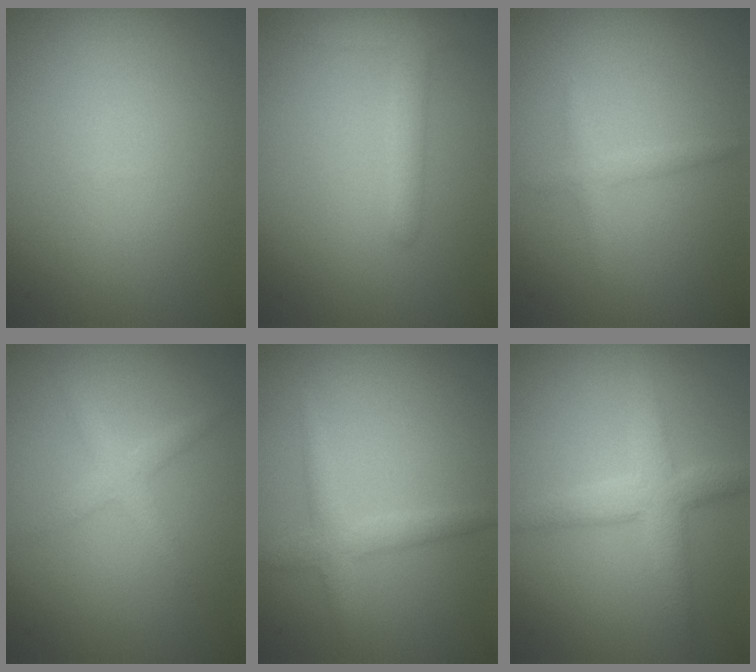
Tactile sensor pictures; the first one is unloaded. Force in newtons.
{"total": 2.4, "press": 2.4, "slide": 0.3}
{"total": 1.3, "press": 1.3, "slide": 0.1}
{"total": 2.0, "press": 2.0, "slide": 0.1}
{"total": 2.3, "press": 2.3, "slide": 0.1}
{"total": 4.0, "press": 4.0, "slide": 0.2}